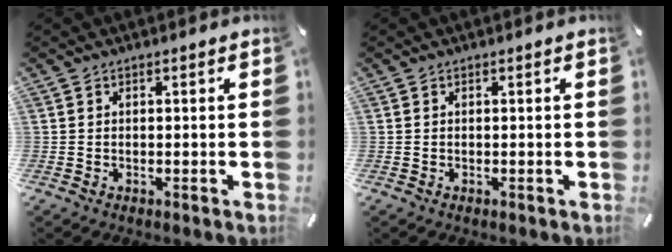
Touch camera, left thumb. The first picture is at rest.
{"total": 0.0}